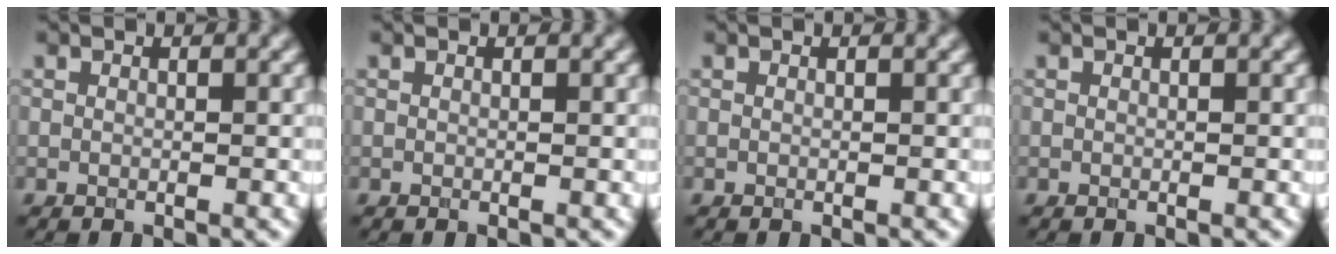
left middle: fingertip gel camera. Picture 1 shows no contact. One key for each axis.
{"total": 0.0}
{"total": 0.0}
{"total": 0.0}